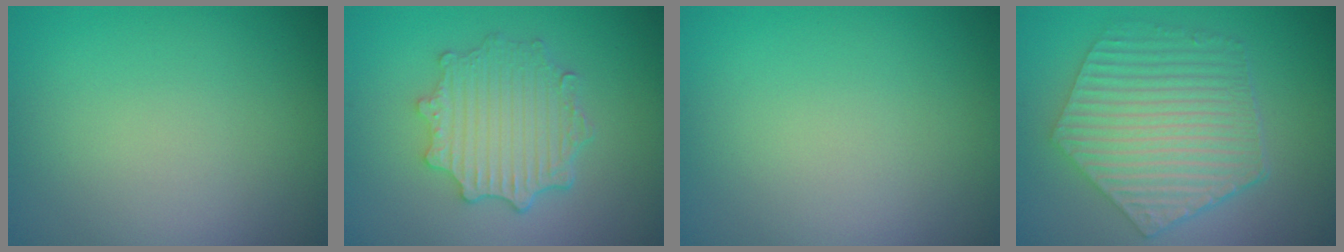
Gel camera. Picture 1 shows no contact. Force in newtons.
{"total": 4.6, "press": 3.8, "slide": 2.6}
{"total": 0.0}
{"total": 6.3, "press": 4.9, "slide": 4.0}